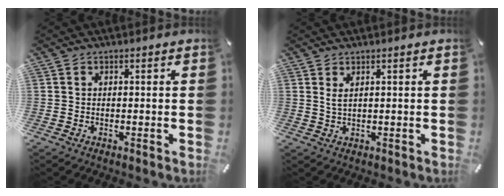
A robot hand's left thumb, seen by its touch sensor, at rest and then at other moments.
{"total": 2.0, "force": [1.1, 0.5, 1.7], "torque": [-0.035, 0.001, 0.018]}